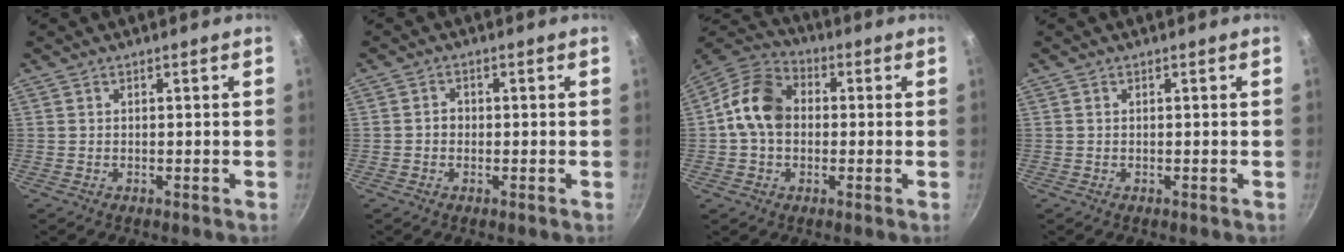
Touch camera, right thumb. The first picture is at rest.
{"total": 1.7, "force": [-0.3, 1.5, 0.8], "torque": [-0.009, 0.008, -0.007]}
{"total": 11.9, "force": [0.2, 9.1, 7.7], "torque": [-0.113, 0.026, -0.014]}
{"total": 0.0}